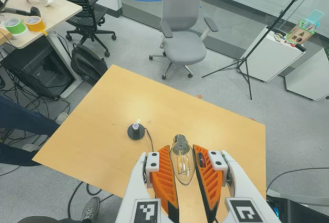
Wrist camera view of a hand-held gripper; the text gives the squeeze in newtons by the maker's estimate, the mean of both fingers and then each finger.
{"total": 12.2, "left": 13.5, "right": 11.0}